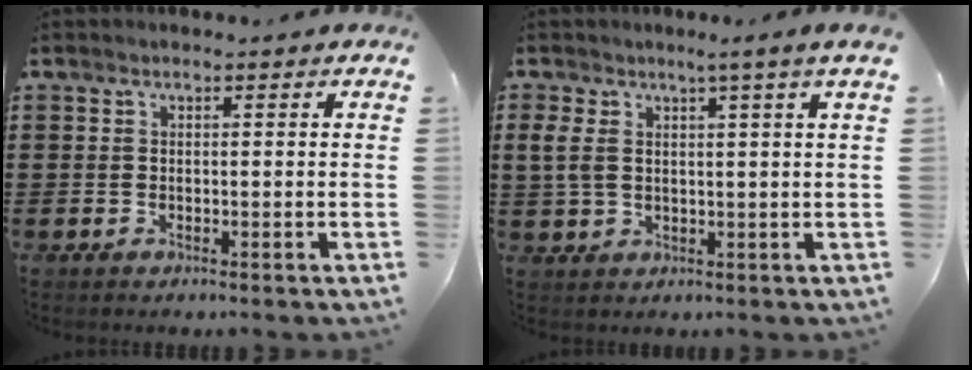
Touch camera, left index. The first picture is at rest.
{"total": 4.4, "force": [1.8, 0.6, 3.9], "torque": [-0.091, -0.003, 0.027]}